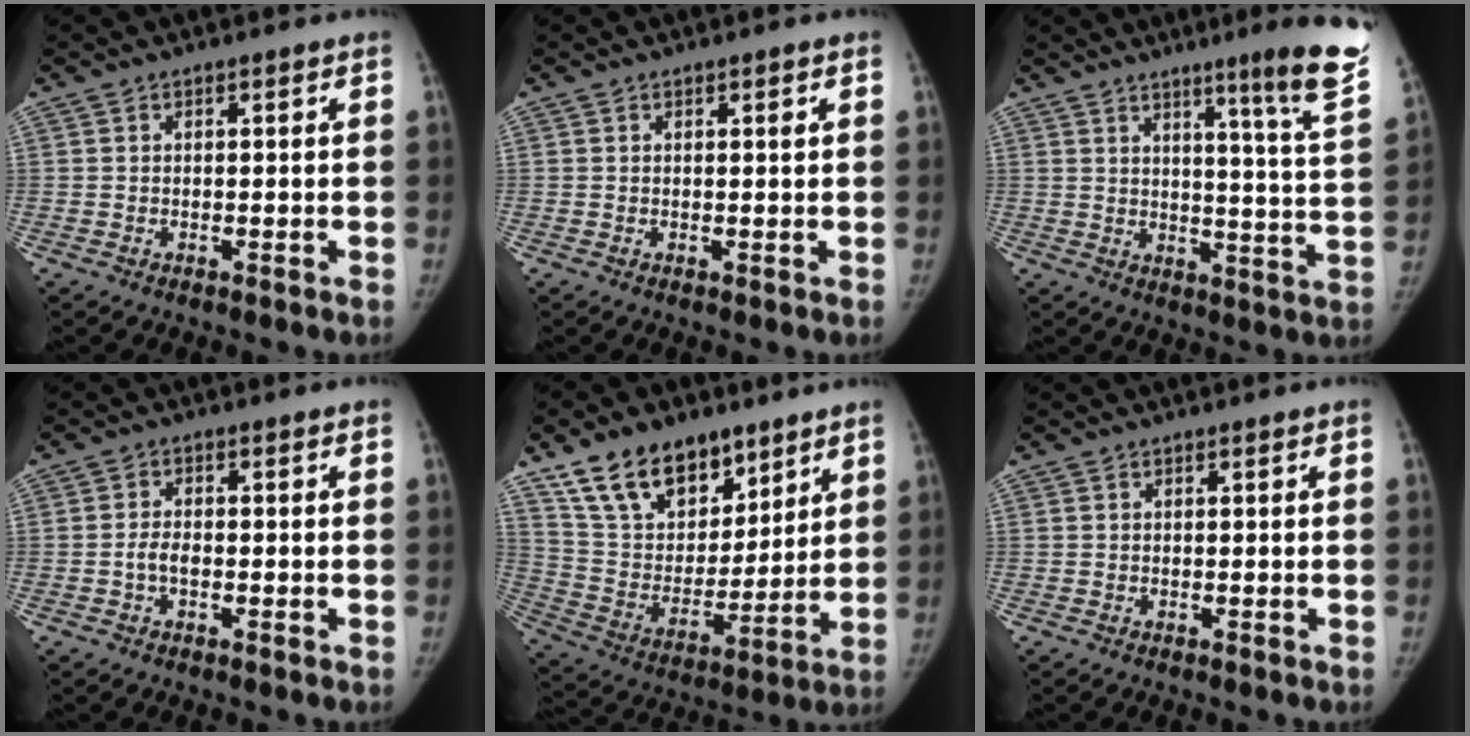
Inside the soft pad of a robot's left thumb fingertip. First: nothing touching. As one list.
[{"total": 0.7, "force": [0.3, 0.1, 0.6], "torque": [-0.011, -0.001, 0.005]}, {"total": 15.3, "force": [9.8, -0.1, 11.7], "torque": [-0.142, -0.072, 0.123]}, {"total": 2.4, "force": [-0.7, 1.3, 1.8], "torque": [-0.033, 0.011, -0.016]}, {"total": 19.2, "force": [12.7, 11.1, 9.1], "torque": [-0.110, -0.050, 0.234]}, {"total": 0.0}]